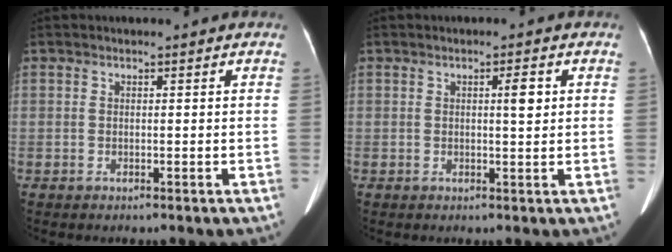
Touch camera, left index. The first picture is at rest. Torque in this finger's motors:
{"motor_torque": [0.36, -0.15, 0.20, 0.07]}